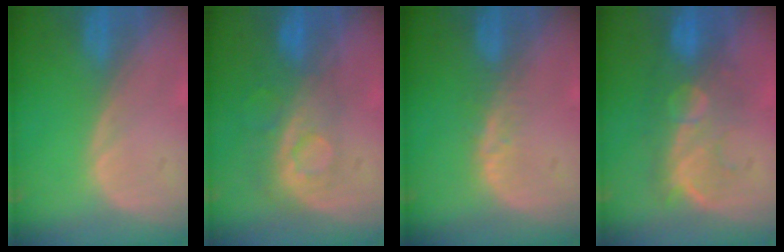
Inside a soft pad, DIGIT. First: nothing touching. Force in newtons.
{"total": 8.4, "press": 7.1, "slide": 4.5}
{"total": 2.1, "press": 2.1, "slide": 0.2}
{"total": 8.6, "press": 8.3, "slide": 2.3}